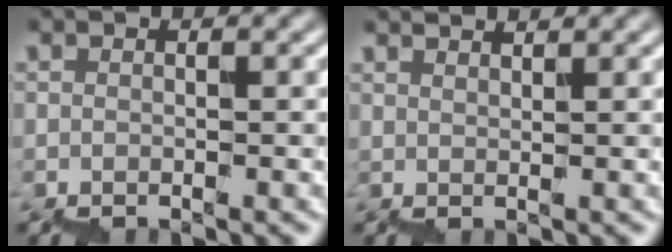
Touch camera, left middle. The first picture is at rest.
{"total": 1.7, "force": [1.4, 0.5, 0.7], "torque": [0.013, -0.004, 0.024]}